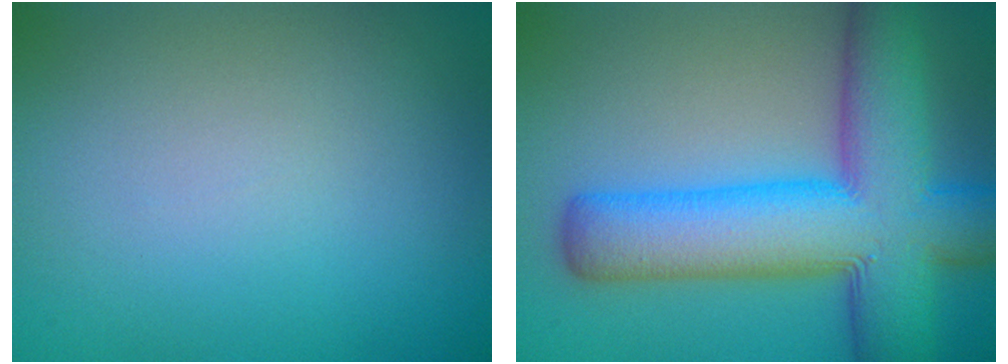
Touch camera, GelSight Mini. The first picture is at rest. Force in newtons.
{"total": 12.7, "press": 12.7, "slide": 0.5}